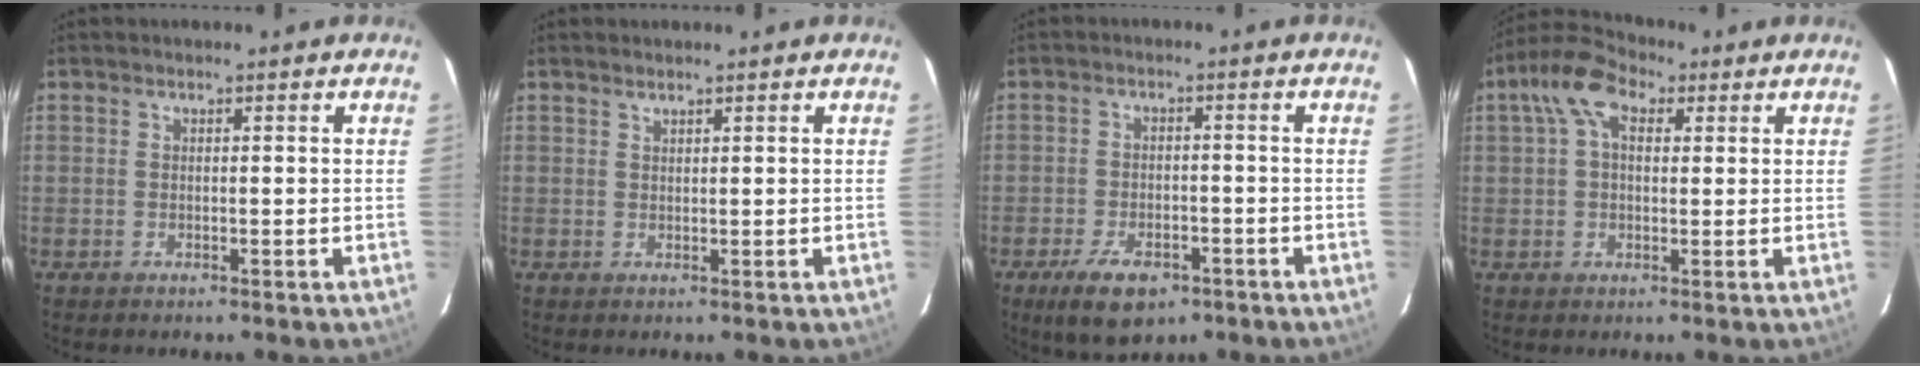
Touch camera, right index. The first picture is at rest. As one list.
[{"total": 0.7, "force": [0.7, 0.1, 0.2], "torque": [-0.003, 0.002, 0.014]}, {"total": 9.1, "force": [-5.7, 4.6, 5.5], "torque": [-0.120, -0.012, -0.086]}, {"total": 8.0, "force": [2.8, 4.9, 5.7], "torque": [-0.116, 0.034, 0.044]}]